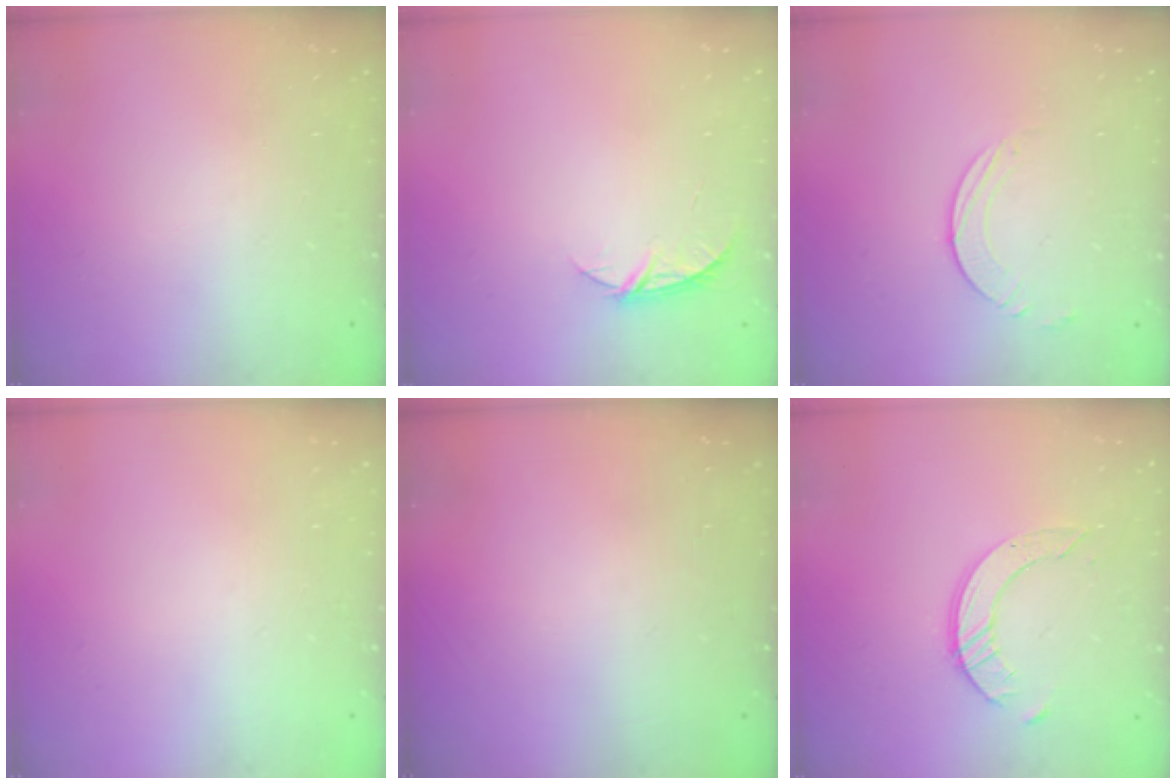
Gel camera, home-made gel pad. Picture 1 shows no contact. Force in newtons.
{"total": 4.6, "press": 4.6, "slide": 0.5}
{"total": 3.9, "press": 3.8, "slide": 0.5}
{"total": 0.0}
{"total": 0.0}
{"total": 6.5, "press": 6.5, "slide": 0.6}